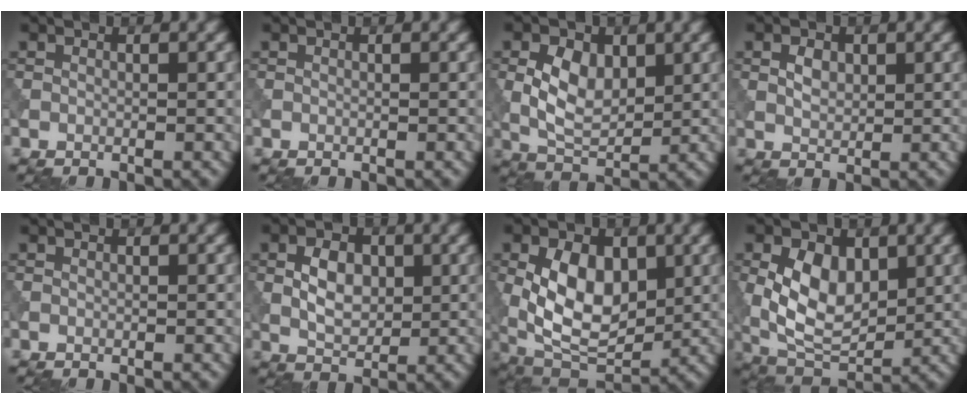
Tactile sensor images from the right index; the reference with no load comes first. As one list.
[{"total": 0.0}, {"total": 4.9, "force": [0.7, 3.2, 3.7], "torque": [-0.076, -0.002, 0.012]}, {"total": 1.8, "force": [0.5, 1.2, 1.3], "torque": [-0.023, 0.000, 0.008]}, {"total": 0.0}, {"total": 3.9, "force": [0.5, 2.5, 2.9], "torque": [-0.053, 0.001, 0.006]}, {"total": 8.9, "force": [0.8, 5.4, 6.9], "torque": [-0.134, -0.004, 0.010]}, {"total": 7.2, "force": [1.0, 4.5, 5.6], "torque": [-0.108, -0.004, 0.015]}]